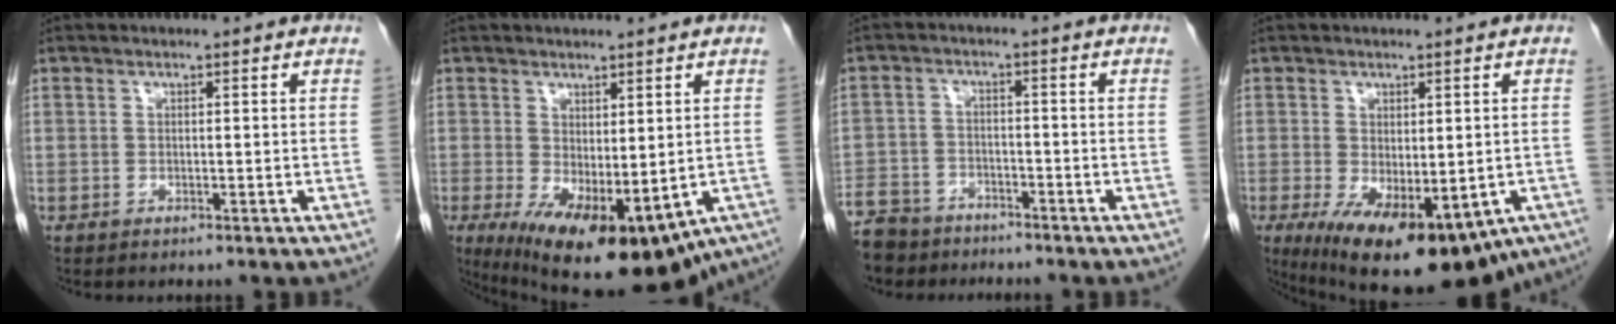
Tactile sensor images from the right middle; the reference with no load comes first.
{"total": 19.3, "force": [-10.1, 7.8, 14.5], "torque": [-0.227, -0.047, -0.118]}
{"total": 10.0, "force": [-8.1, 5.3, 2.3], "torque": [-0.063, -0.004, -0.137]}
{"total": 19.2, "force": [-11.1, 8.6, 13.2], "torque": [-0.204, -0.052, -0.136]}